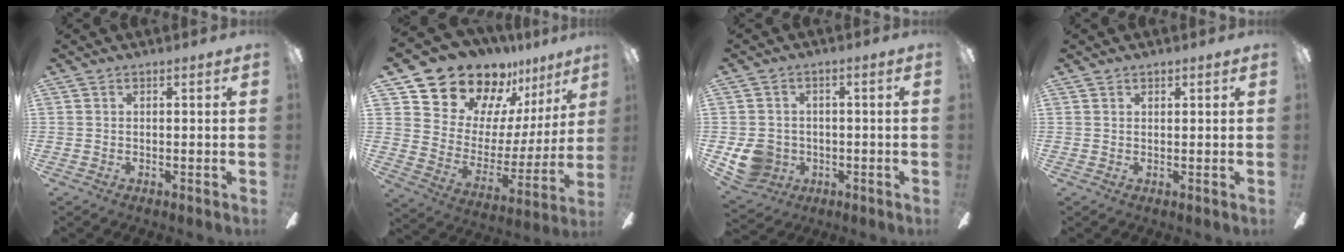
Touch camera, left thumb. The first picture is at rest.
{"total": 18.0, "force": [15.8, 8.2, 2.8], "torque": [-0.081, -0.134, 0.299]}
{"total": 7.8, "force": [-1.7, 7.1, 2.8], "torque": [-0.063, 0.011, -0.028]}
{"total": 0.8, "force": [0.7, 0.4, 0.0], "torque": [-0.001, 0.000, 0.014]}